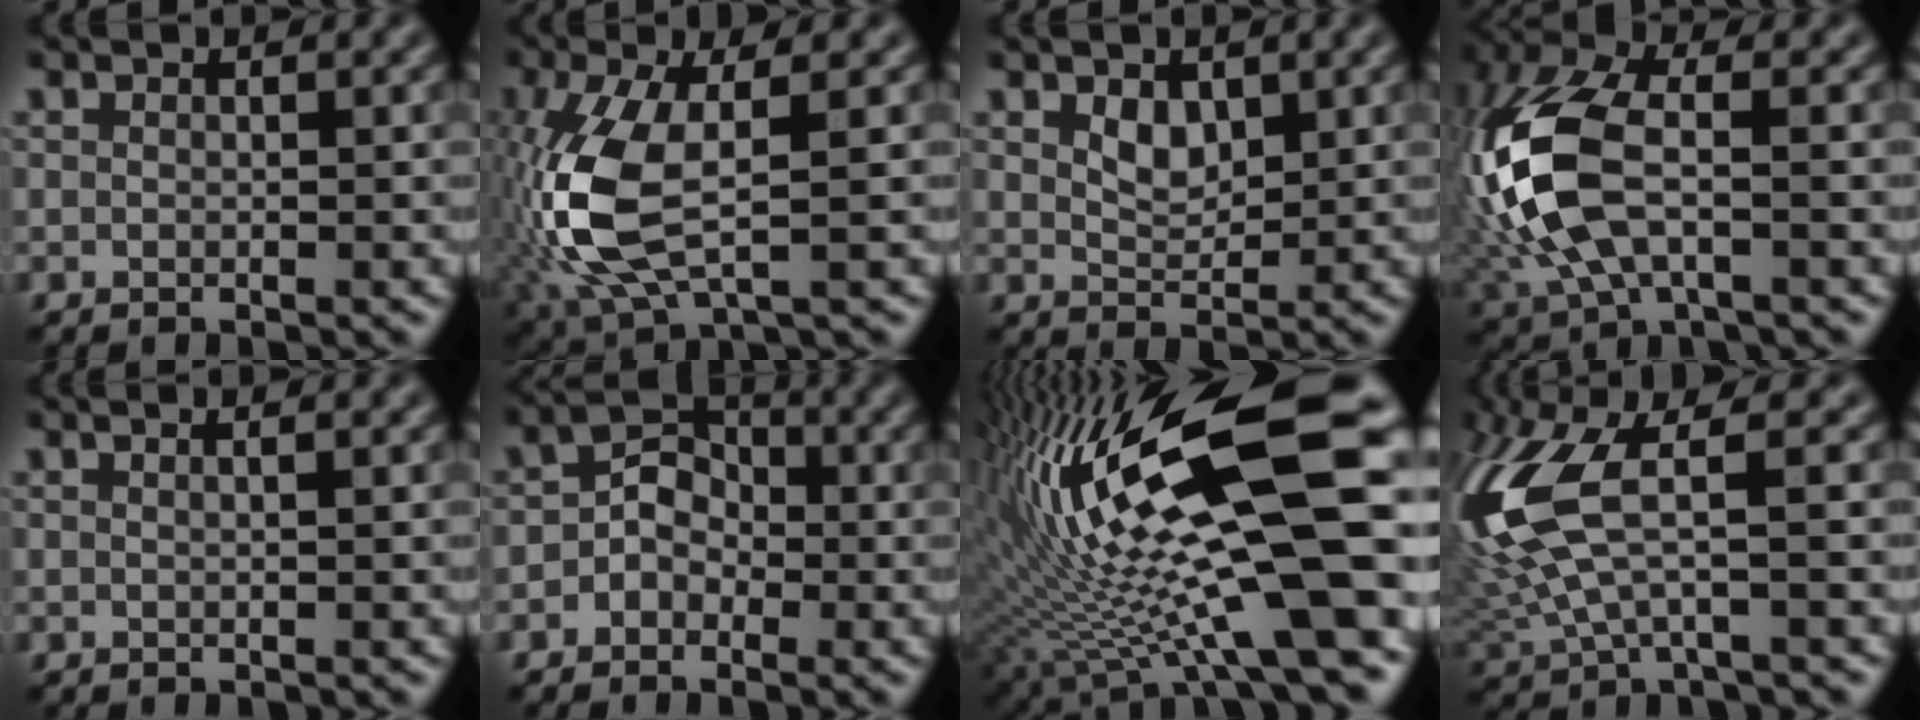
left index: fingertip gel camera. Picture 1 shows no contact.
{"total": 9.0, "force": [-1.0, 3.7, 8.1], "torque": [-0.205, 0.000, -0.020]}
{"total": 2.2, "force": [1.1, 1.3, 1.4], "torque": [-0.027, -0.005, 0.026]}
{"total": 10.9, "force": [-0.5, 5.6, 9.3], "torque": [-0.230, 0.011, -0.021]}
{"total": 1.6, "force": [0.8, 0.7, 1.2], "torque": [0.001, -0.005, -0.005]}
{"total": 2.9, "force": [-0.8, 2.3, 1.5], "torque": [-0.006, 0.010, -0.024]}
{"total": 19.7, "force": [1.4, 5.4, 18.8], "torque": [-0.327, 0.020, 0.015]}
{"total": 8.9, "force": [1.5, 3.0, 8.3], "torque": [-0.206, 0.005, 0.028]}